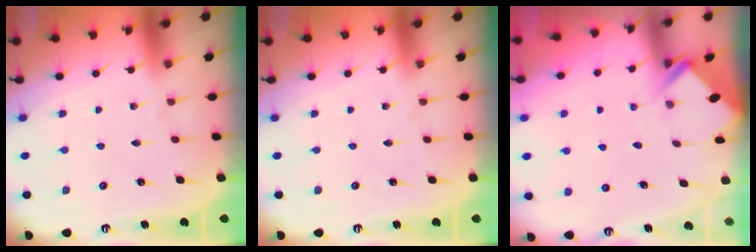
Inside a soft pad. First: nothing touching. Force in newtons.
{"total": 0.0}
{"total": 2.7, "press": 2.7, "slide": 0.2}